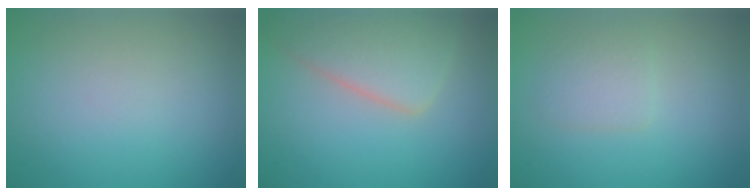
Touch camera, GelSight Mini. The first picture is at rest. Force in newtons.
{"total": 5.6, "press": 5.6, "slide": 0.2}
{"total": 1.9, "press": 1.9, "slide": 0.0}